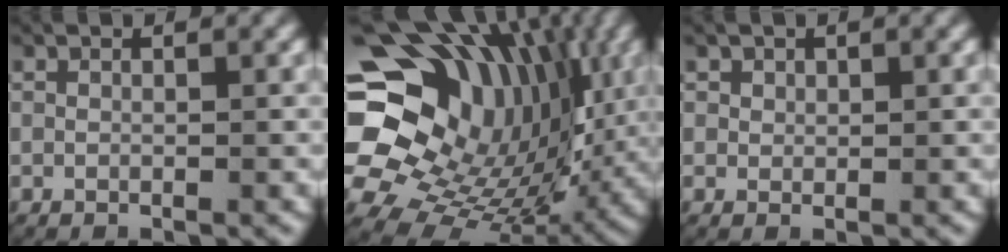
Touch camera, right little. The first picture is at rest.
{"total": 20.4, "force": [2.7, 15.3, 13.2], "torque": [-0.254, -0.015, 0.043]}
{"total": 1.1, "force": [0.2, 1.1, 0.1], "torque": [-0.004, 0.001, 0.001]}